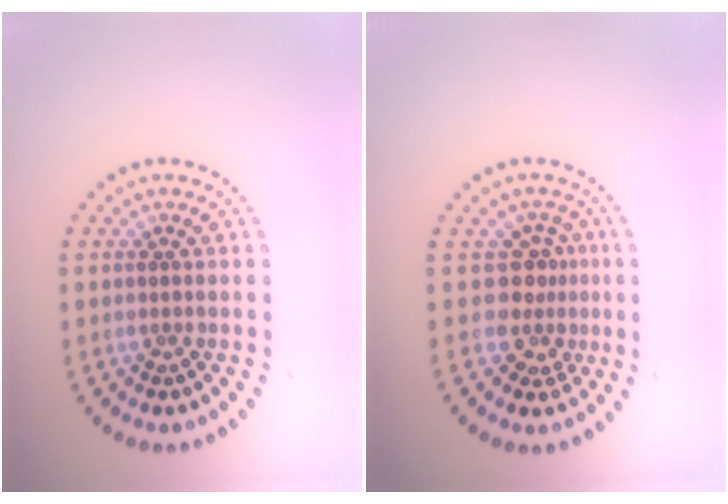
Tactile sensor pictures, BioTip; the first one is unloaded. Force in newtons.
{"total": 2.8, "press": 2.0, "slide": 1.9}